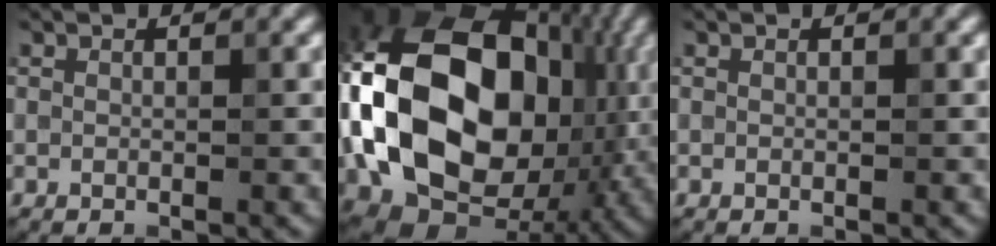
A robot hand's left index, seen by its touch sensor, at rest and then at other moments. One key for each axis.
{"total": 20.4, "fx": 0.2, "fy": 15.1, "fz": 13.7, "tx": -0.304, "ty": 0.001, "tz": -0.001}
{"total": 0.0}